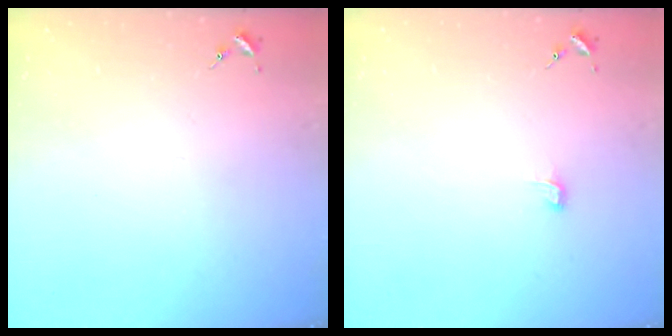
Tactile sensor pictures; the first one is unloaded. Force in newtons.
{"total": 3.5, "press": 3.5, "slide": 0.4}